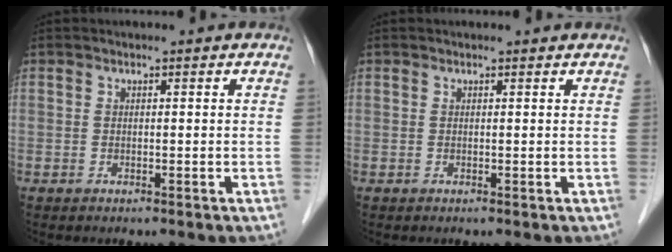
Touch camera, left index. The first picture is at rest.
{"total": 0.7, "force": [0.7, 0.0, 0.1], "torque": [-0.008, -0.001, 0.003]}